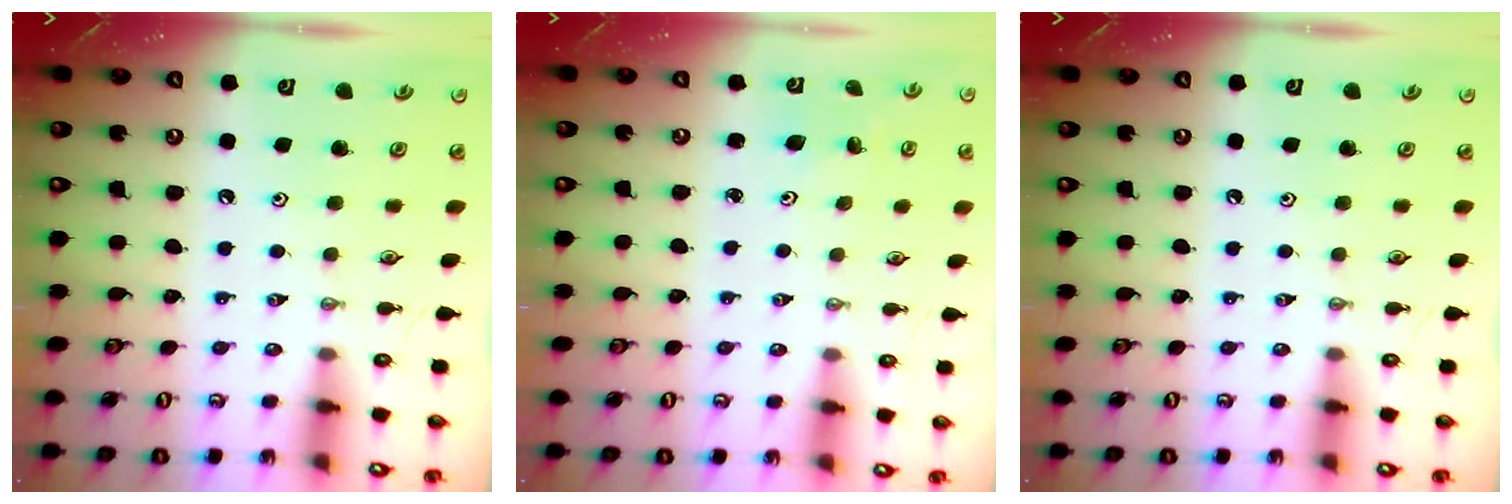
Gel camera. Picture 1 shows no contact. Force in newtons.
{"total": 2.3, "press": 2.3, "slide": 0.3}
{"total": 0.0}